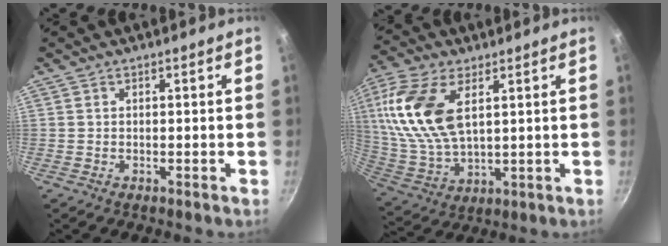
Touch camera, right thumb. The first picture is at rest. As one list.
[{"total": 16.9, "force": [5.4, 9.0, 13.2], "torque": [-0.262, -0.016, 0.110]}]